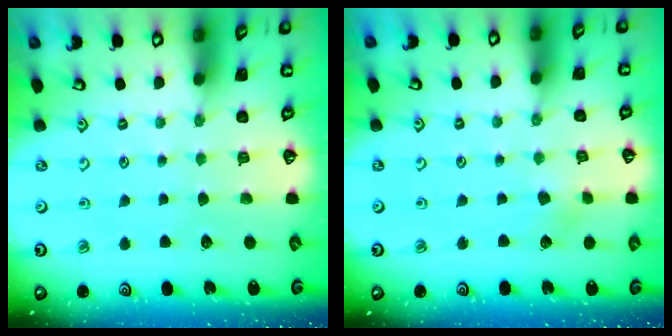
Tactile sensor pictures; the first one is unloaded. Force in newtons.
{"total": 2.4, "press": 2.3, "slide": 0.4}